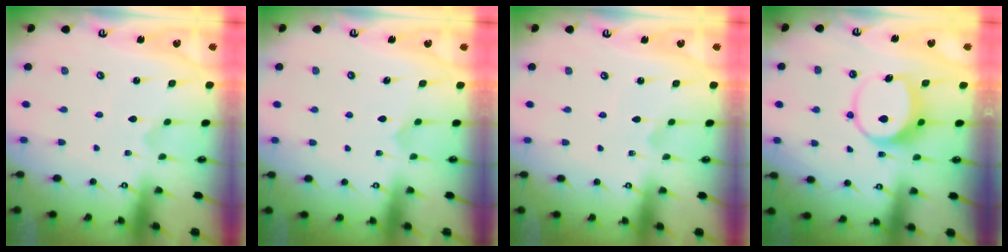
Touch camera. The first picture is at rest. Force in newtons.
{"total": 5.2, "press": 5.1, "slide": 0.4}
{"total": 1.7, "press": 1.7, "slide": 0.1}
{"total": 9.8, "press": 9.7, "slide": 1.1}